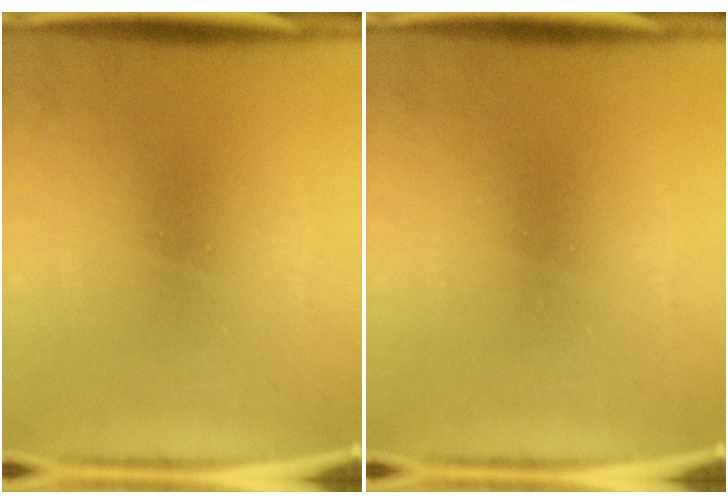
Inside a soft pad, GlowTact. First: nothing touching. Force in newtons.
{"total": 0.0}